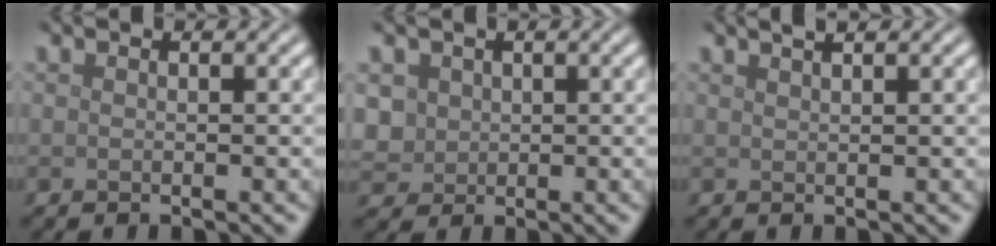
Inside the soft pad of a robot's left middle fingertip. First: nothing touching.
{"total": 2.9, "force": [0.8, 2.6, 1.0], "torque": [-0.030, 0.004, 0.021]}
{"total": 1.8, "force": [1.2, 0.6, 1.2], "torque": [-0.004, 0.003, 0.008]}